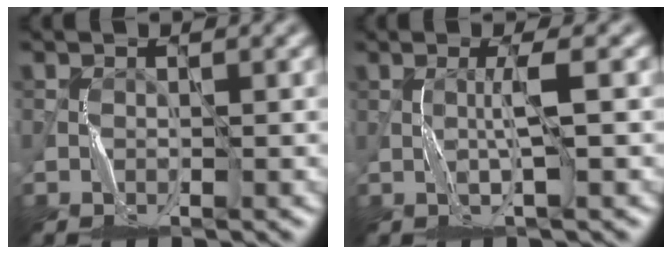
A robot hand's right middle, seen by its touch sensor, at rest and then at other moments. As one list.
[{"total": 1.8, "force": [0.2, -0.2, 1.8], "torque": [-0.035, 0.000, 0.002]}]